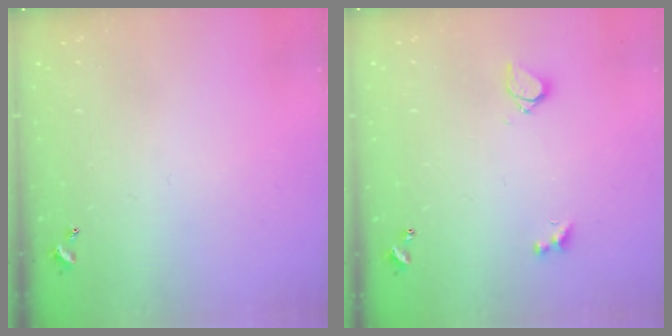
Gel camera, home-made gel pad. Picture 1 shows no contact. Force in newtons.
{"total": 4.3, "press": 4.2, "slide": 0.8}